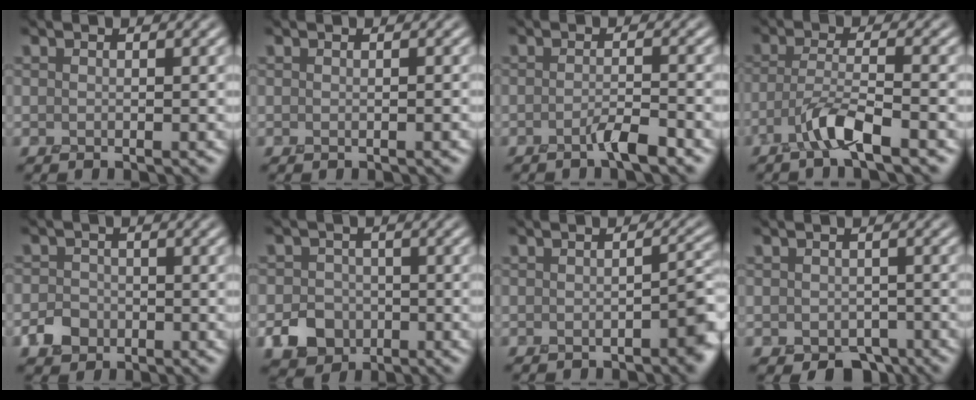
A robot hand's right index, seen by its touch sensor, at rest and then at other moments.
{"total": 0.0}
{"total": 2.0, "force": [-1.5, 0.1, 1.3], "torque": [-0.024, 0.006, -0.027]}
{"total": 3.0, "force": [-1.8, 0.0, 2.4], "torque": [-0.048, 0.010, -0.043]}
{"total": 2.4, "force": [-1.1, 2.0, 0.4], "torque": [0.004, 0.004, -0.022]}
{"total": 6.3, "force": [-2.9, 5.4, 1.3], "torque": [0.000, -0.018, -0.063]}
{"total": 3.1, "force": [-1.5, 1.3, 2.4], "torque": [-0.025, -0.001, -0.022]}
{"total": 2.5, "force": [-1.3, 2.0, 0.8], "torque": [-0.007, -0.007, -0.020]}